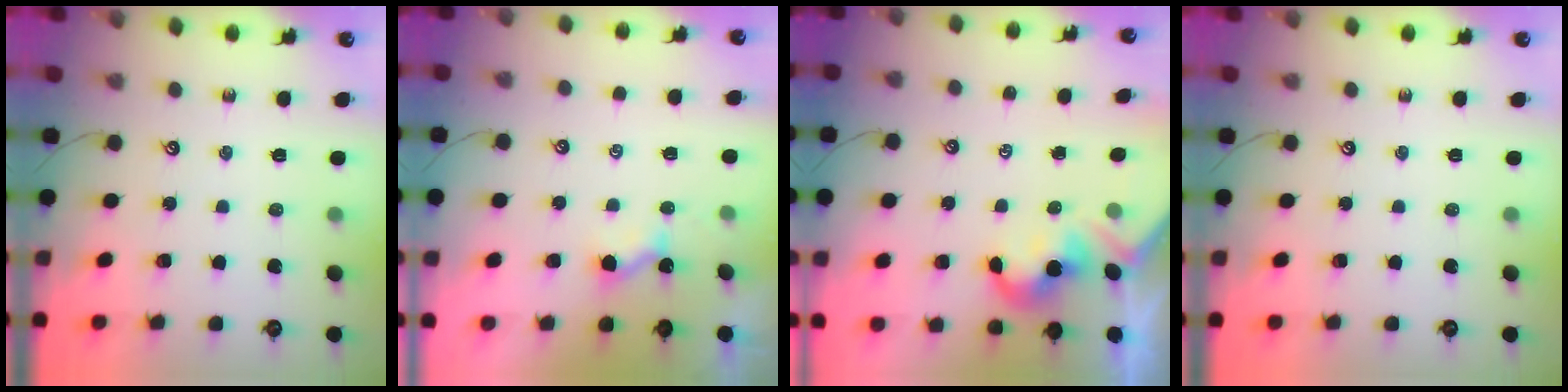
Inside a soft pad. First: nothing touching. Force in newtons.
{"total": 3.0, "press": 3.0, "slide": 0.0}
{"total": 2.1, "press": 2.1, "slide": 0.4}
{"total": 0.0}